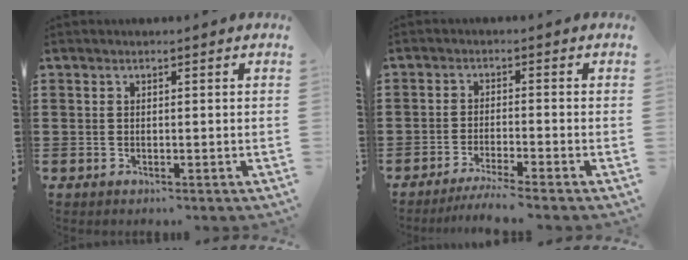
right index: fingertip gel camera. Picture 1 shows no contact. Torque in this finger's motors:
{"motor_torque": [0.77, 0.81, 0.19, 0.02]}